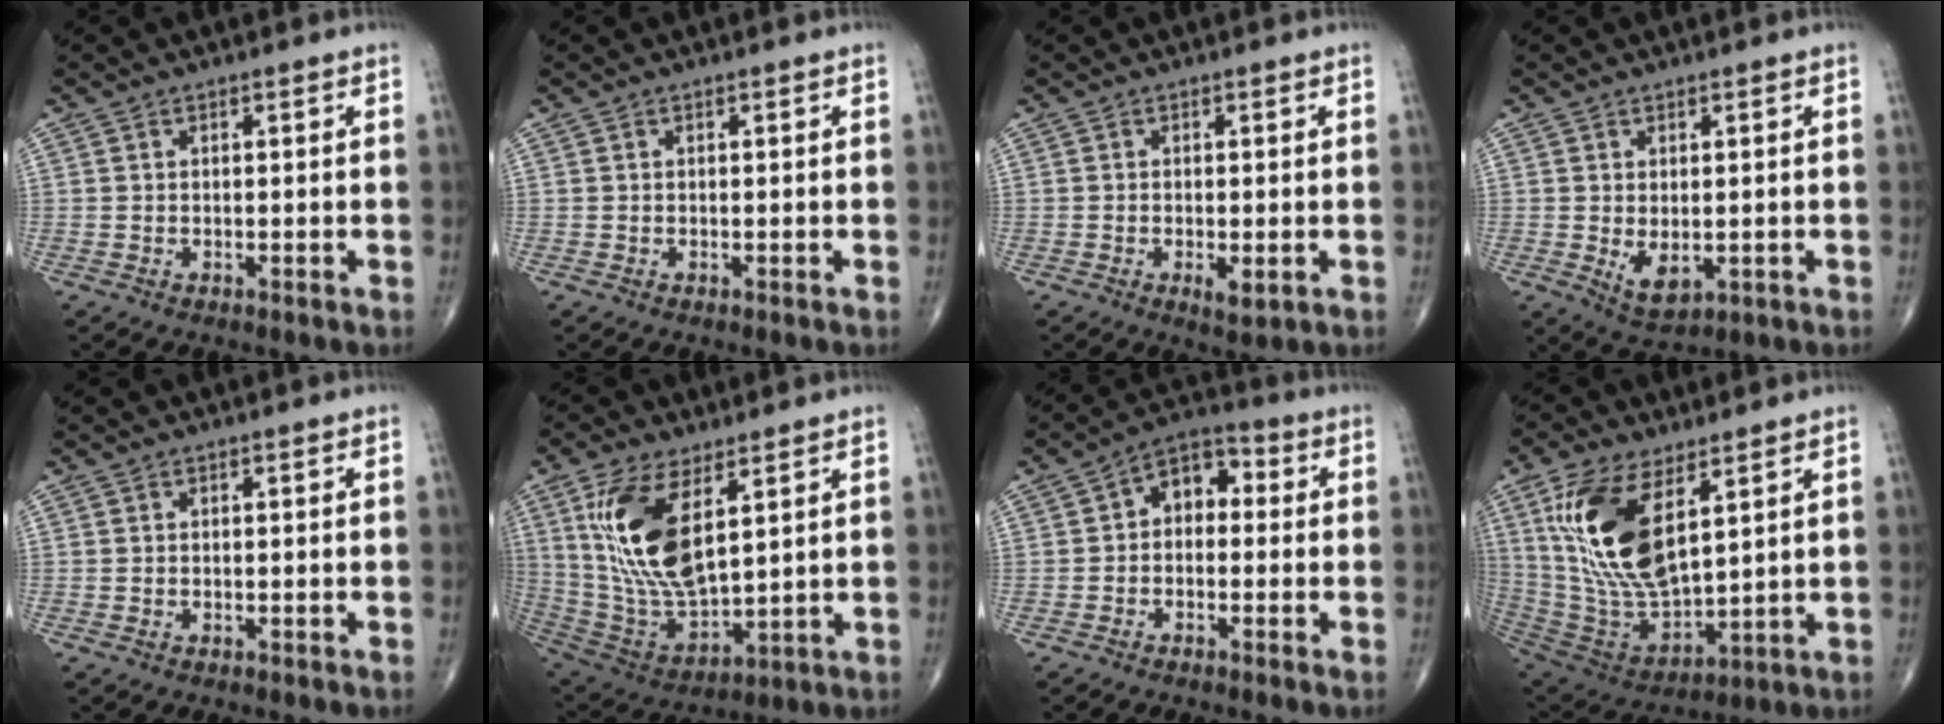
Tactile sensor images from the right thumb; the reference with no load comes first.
{"total": 0.0}
{"total": 2.9, "force": [-0.8, 1.0, 2.6], "torque": [-0.042, -0.009, -0.014]}
{"total": 4.8, "force": [-0.6, 2.8, 3.9], "torque": [-0.053, -0.009, 0.005]}
{"total": 0.0}
{"total": 17.8, "force": [6.2, 7.9, 14.7], "torque": [-0.286, -0.027, 0.133]}
{"total": 7.3, "force": [0.3, 5.1, 5.3], "torque": [-0.050, 0.029, -0.013]}
{"total": 19.7, "force": [7.2, 9.2, 15.8], "torque": [-0.306, -0.029, 0.151]}